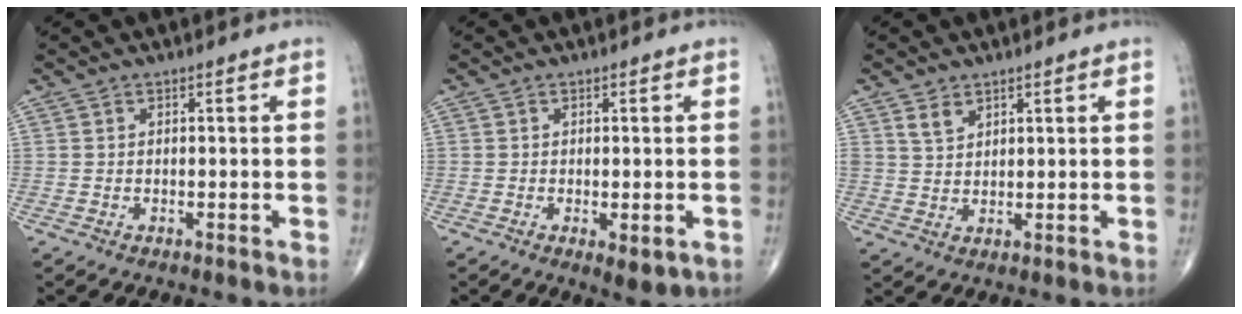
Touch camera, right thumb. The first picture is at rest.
{"total": 3.5, "force": [-1.0, 1.4, 3.0], "torque": [-0.042, -0.010, -0.009]}
{"total": 3.1, "force": [2.1, 1.9, 1.4], "torque": [-0.014, -0.014, 0.045]}